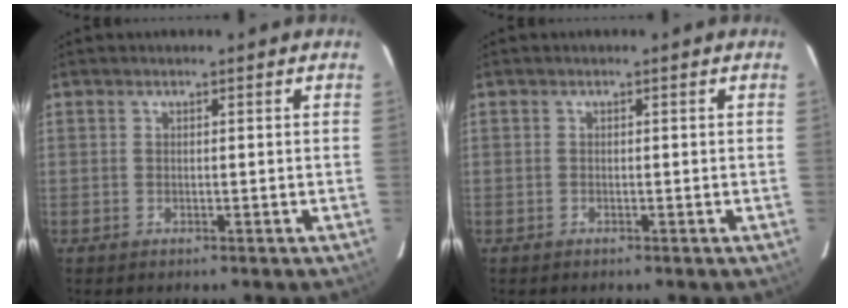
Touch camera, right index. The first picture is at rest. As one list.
[{"total": 0.0}]